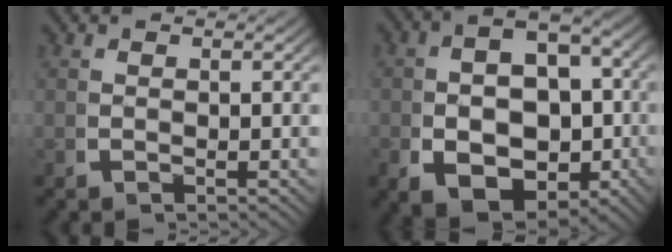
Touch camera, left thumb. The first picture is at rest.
{"total": 10.2, "force": [-1.5, 7.2, 7.2], "torque": [-0.132, -0.026, -0.018]}